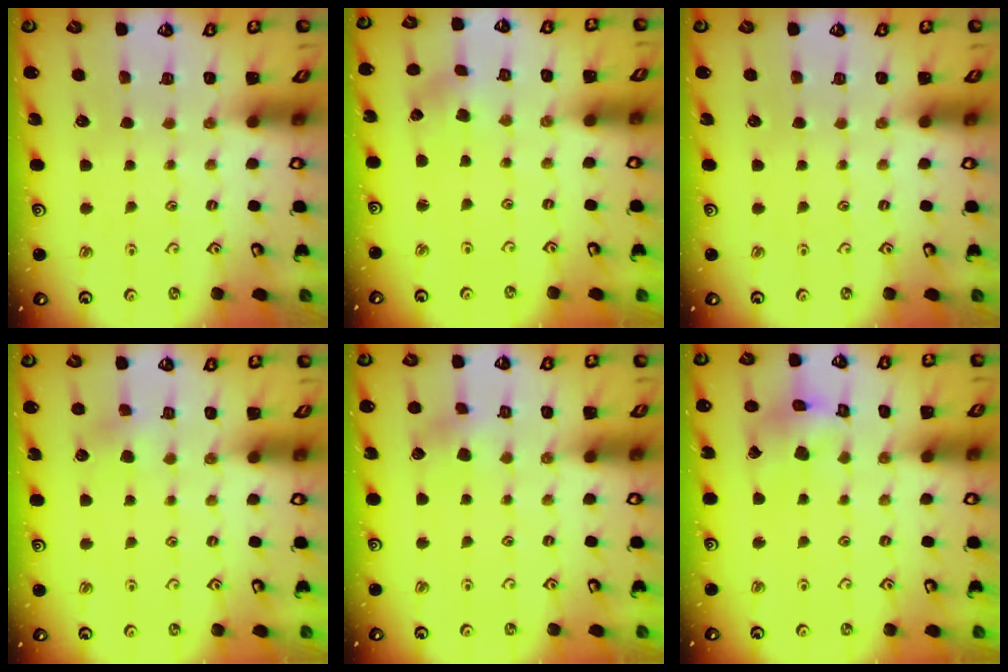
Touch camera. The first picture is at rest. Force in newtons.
{"total": 2.9, "press": 2.9, "slide": 0.4}
{"total": 0.0}
{"total": 3.8, "press": 3.8, "slide": 0.5}
{"total": 4.1, "press": 4.1, "slide": 0.4}
{"total": 8.3, "press": 8.3, "slide": 0.9}